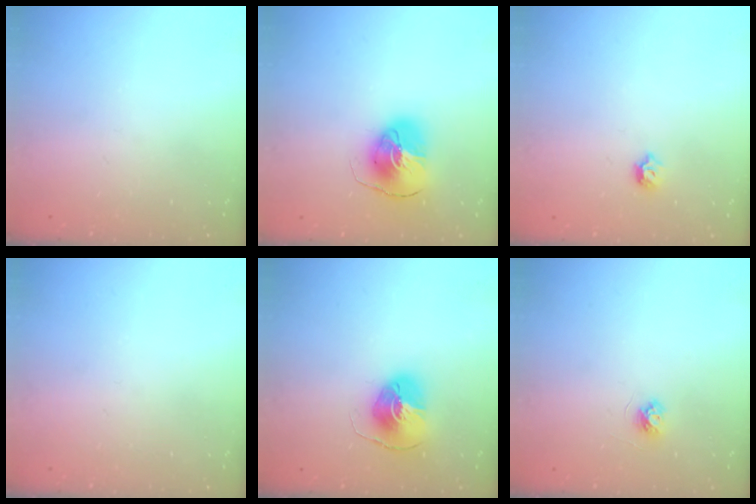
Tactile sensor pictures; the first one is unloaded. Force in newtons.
{"total": 10.5, "press": 10.5, "slide": 1.3}
{"total": 6.1, "press": 6.0, "slide": 1.1}
{"total": 0.0}
{"total": 8.1, "press": 8.1, "slide": 0.1}
{"total": 3.7, "press": 3.6, "slide": 0.4}